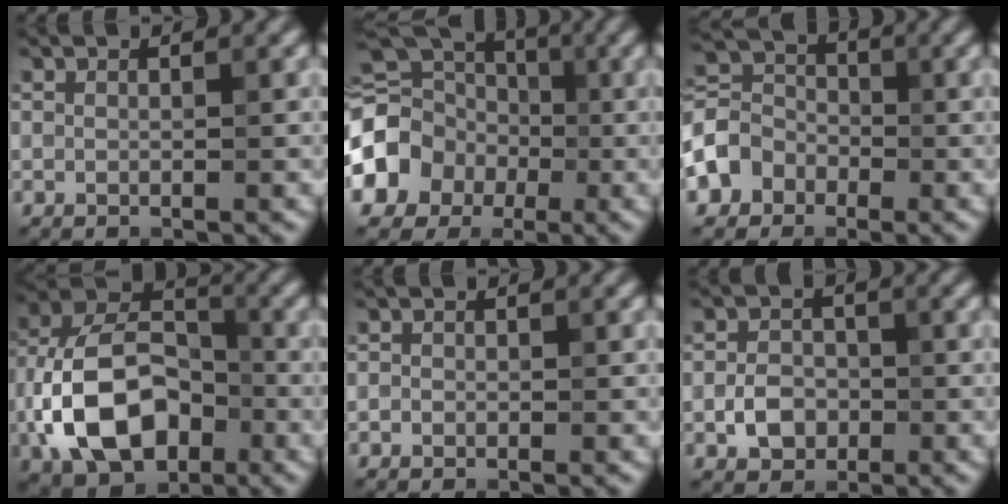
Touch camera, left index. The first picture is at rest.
{"total": 11.8, "force": [-2.5, 10.1, 5.6], "torque": [-0.107, -0.004, -0.081]}
{"total": 4.2, "force": [-1.9, 3.5, 1.1], "torque": [-0.018, 0.011, -0.056]}
{"total": 11.4, "force": [-3.4, 7.4, 7.9], "torque": [-0.157, 0.009, -0.075]}
{"total": 0.6, "force": [-0.3, 0.6, 0.1], "torque": [0.002, -0.004, -0.006]}
{"total": 2.9, "force": [-1.0, 2.2, 1.5], "torque": [-0.022, 0.001, -0.023]}